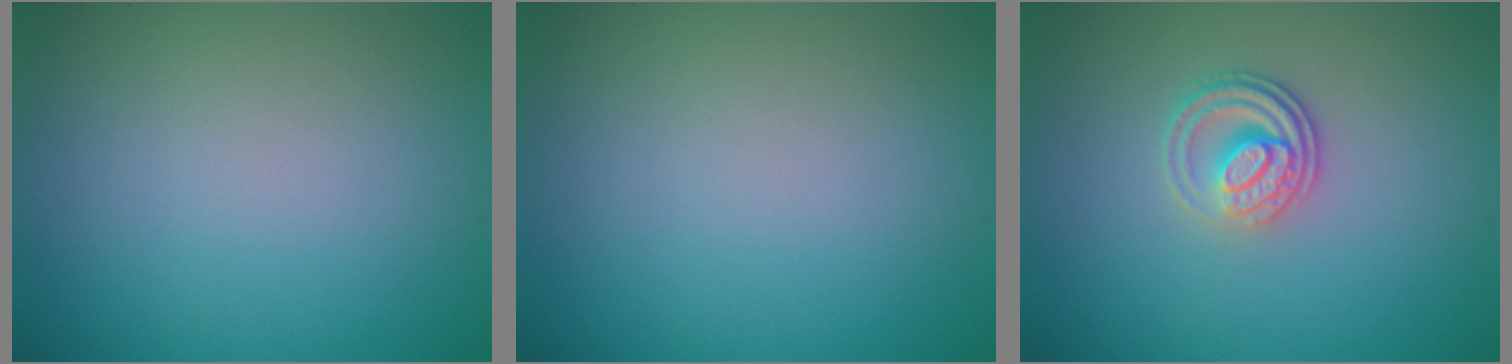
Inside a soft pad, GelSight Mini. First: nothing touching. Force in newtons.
{"total": 0.0}
{"total": 2.8, "press": 2.5, "slide": 1.4}